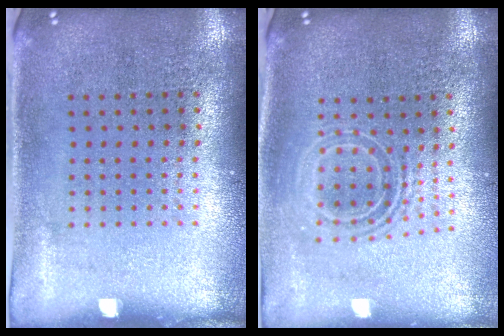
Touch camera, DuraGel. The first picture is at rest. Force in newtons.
{"total": 1.6, "press": 1.3, "slide": 1.0}